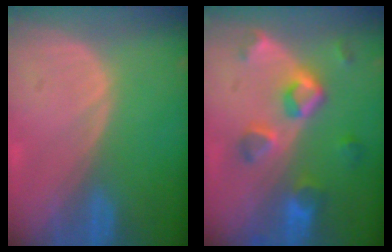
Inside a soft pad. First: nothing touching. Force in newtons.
{"total": 7.7, "press": 7.0, "slide": 3.3}